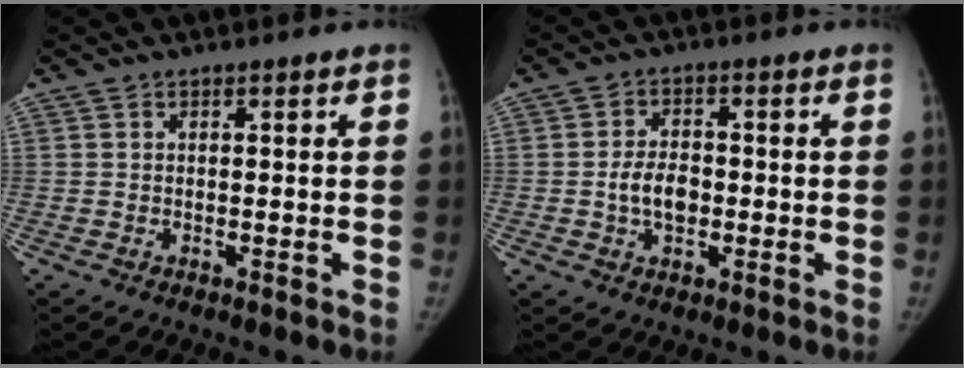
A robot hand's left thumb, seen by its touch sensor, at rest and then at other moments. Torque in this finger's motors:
{"motor_torque": [0.09, 0.06, 0.69, -0.59, 0.21]}